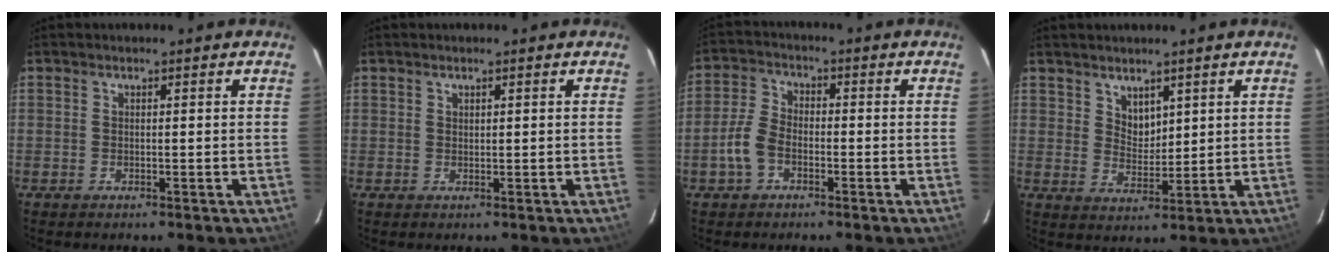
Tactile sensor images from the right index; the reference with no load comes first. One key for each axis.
{"total": 0.6, "fx": 0.5, "fy": 0.3, "fz": 0.1, "tx": -0.002, "ty": 0.002, "tz": 0.010}
{"total": 5.7, "fx": -2.4, "fy": 3.6, "fz": 3.7, "tx": -0.085, "ty": 0.011, "tz": -0.045}
{"total": 4.1, "fx": 2.8, "fy": 2.5, "fz": 1.5, "tx": -0.017, "ty": 0.001, "tz": 0.056}